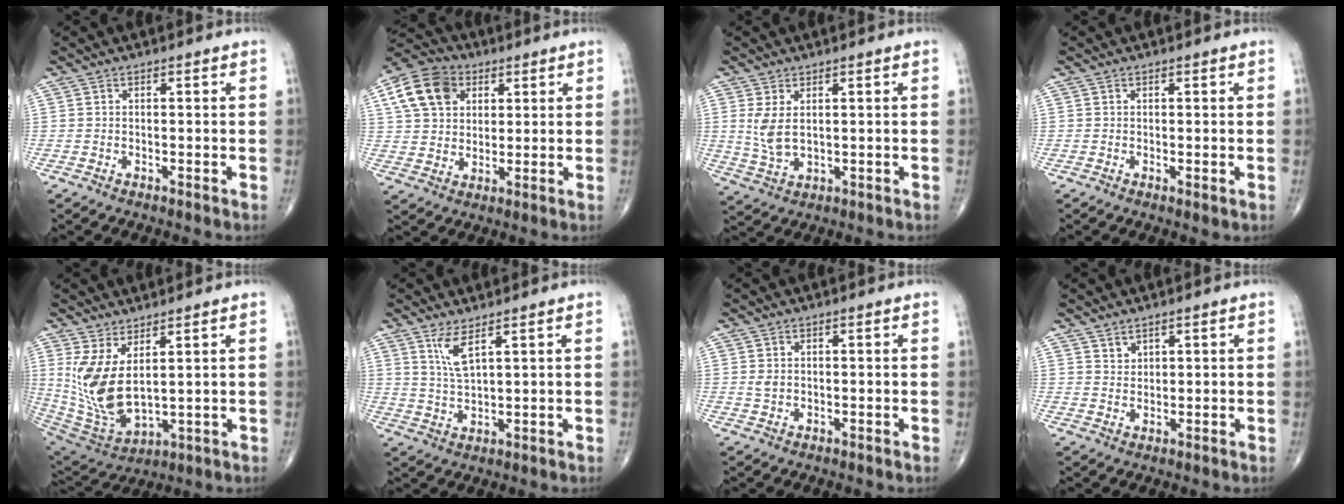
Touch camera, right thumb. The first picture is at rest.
{"total": 12.4, "force": [4.7, 9.4, 6.6], "torque": [-0.105, 0.000, 0.078]}
{"total": 5.6, "force": [1.3, 3.2, 4.5], "torque": [-0.092, -0.006, 0.036]}
{"total": 0.8, "force": [0.0, 0.3, 0.7], "torque": [-0.015, -0.005, -0.001]}
{"total": 13.4, "force": [3.6, 6.1, 11.3], "torque": [-0.232, -0.035, 0.094]}
{"total": 5.0, "force": [2.8, 1.0, 3.9], "torque": [-0.085, -0.024, 0.066]}
{"total": 1.4, "force": [0.2, 1.1, 0.9], "torque": [-0.015, 0.000, 0.007]}
{"total": 1.8, "force": [1.5, 0.9, 0.4], "torque": [0.007, -0.012, 0.026]}